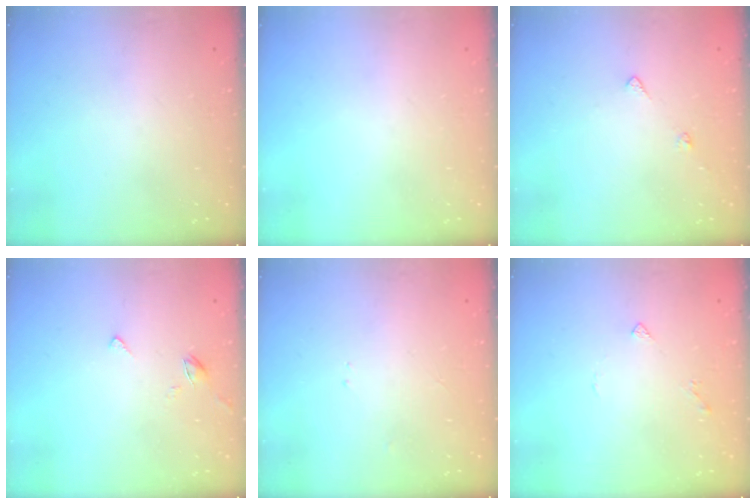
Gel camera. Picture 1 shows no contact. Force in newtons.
{"total": 0.0}
{"total": 5.5, "press": 5.5, "slide": 0.7}
{"total": 3.1, "press": 3.1, "slide": 0.4}
{"total": 2.3, "press": 2.3, "slide": 0.3}
{"total": 3.6, "press": 3.5, "slide": 0.8}